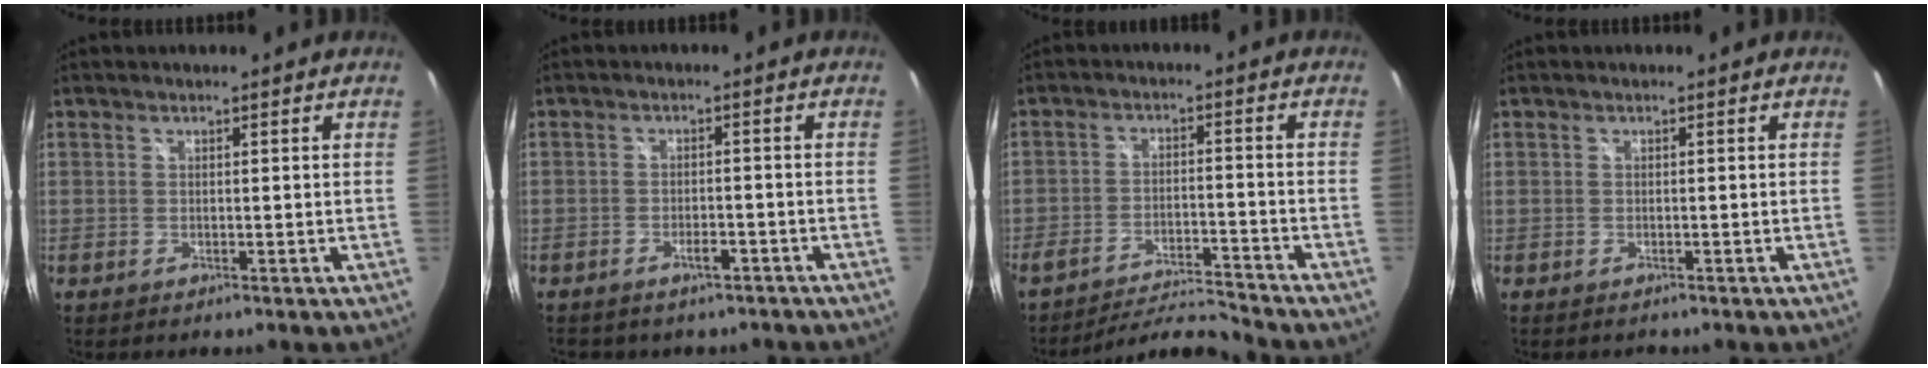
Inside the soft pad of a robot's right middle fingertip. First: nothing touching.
{"total": 3.8, "force": [-2.9, 1.9, 1.5], "torque": [-0.031, 0.003, -0.035]}
{"total": 8.2, "force": [-8.1, -0.8, 1.2], "torque": [-0.044, 0.002, -0.141]}
{"total": 0.0}